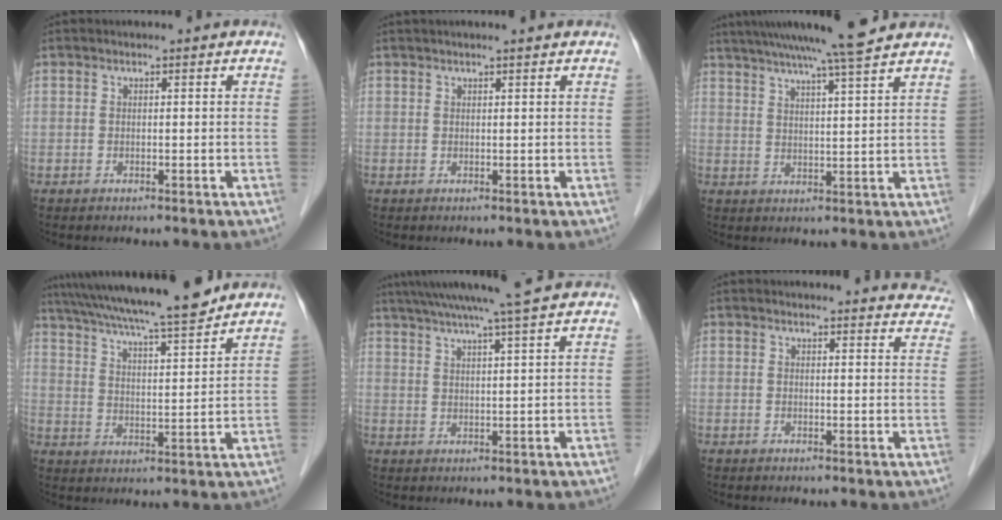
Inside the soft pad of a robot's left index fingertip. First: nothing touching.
{"total": 2.6, "force": [2.2, -0.1, 1.3], "torque": [-0.013, 0.019, 0.030]}
{"total": 12.3, "force": [10.4, -0.9, 6.5], "torque": [-0.112, 0.014, 0.146]}
{"total": 17.6, "force": [15.4, 0.6, 8.5], "torque": [-0.147, 0.013, 0.238]}
{"total": 11.9, "force": [9.9, -1.1, 6.4], "torque": [-0.107, 0.018, 0.137]}
{"total": 12.2, "force": [11.9, 2.4, 1.6], "torque": [0.017, -0.035, 0.098]}